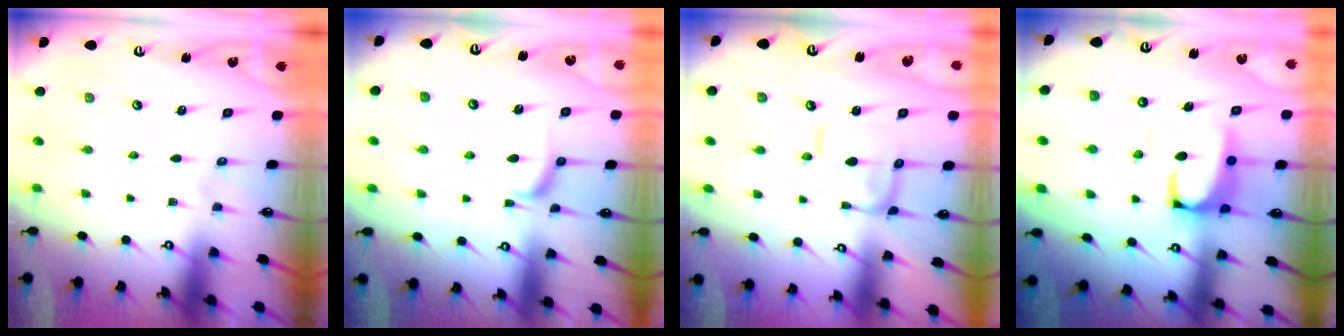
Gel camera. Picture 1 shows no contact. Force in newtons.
{"total": 2.2, "press": 2.1, "slide": 0.7}
{"total": 0.9, "press": 0.8, "slide": 0.3}
{"total": 2.2, "press": 2.0, "slide": 1.0}